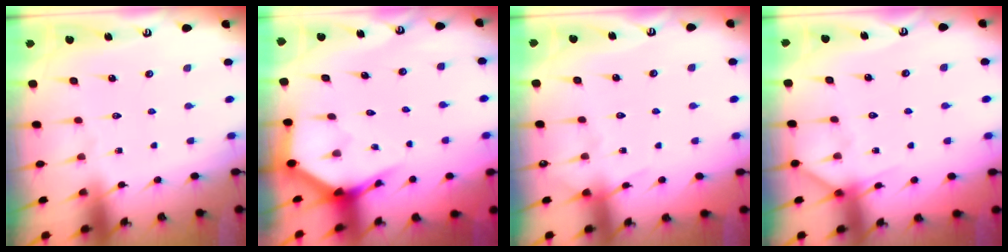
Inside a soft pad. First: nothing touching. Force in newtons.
{"total": 3.9, "press": 3.9, "slide": 0.2}
{"total": 4.3, "press": 4.3, "slide": 0.6}
{"total": 5.6, "press": 5.6, "slide": 0.6}